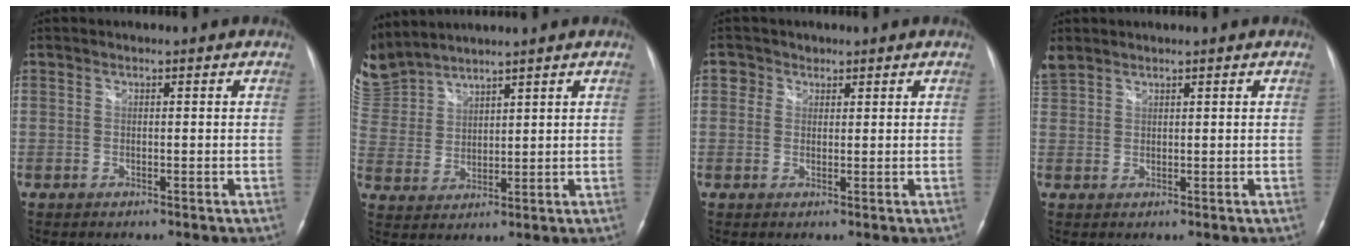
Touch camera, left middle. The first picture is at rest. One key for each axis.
{"total": 9.9, "fx": 9.3, "fy": 3.0, "fz": 1.6, "tx": -0.059, "ty": 0.017, "tz": 0.205}
{"total": 2.1, "fx": 1.0, "fy": 1.9, "fz": 0.2, "tx": 0.002, "ty": 0.003, "tz": 0.012}
{"total": 3.2, "fx": 2.7, "fy": 1.4, "fz": 0.8, "tx": -0.034, "ty": 0.021, "tz": 0.062}